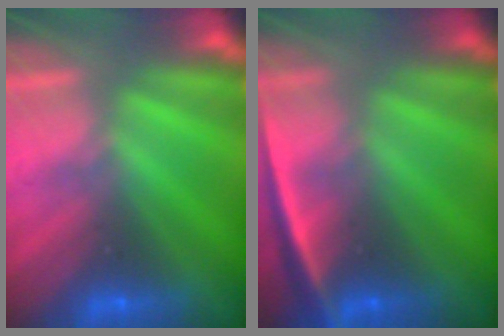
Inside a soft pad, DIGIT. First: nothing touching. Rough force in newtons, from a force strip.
{"total": 2.4}